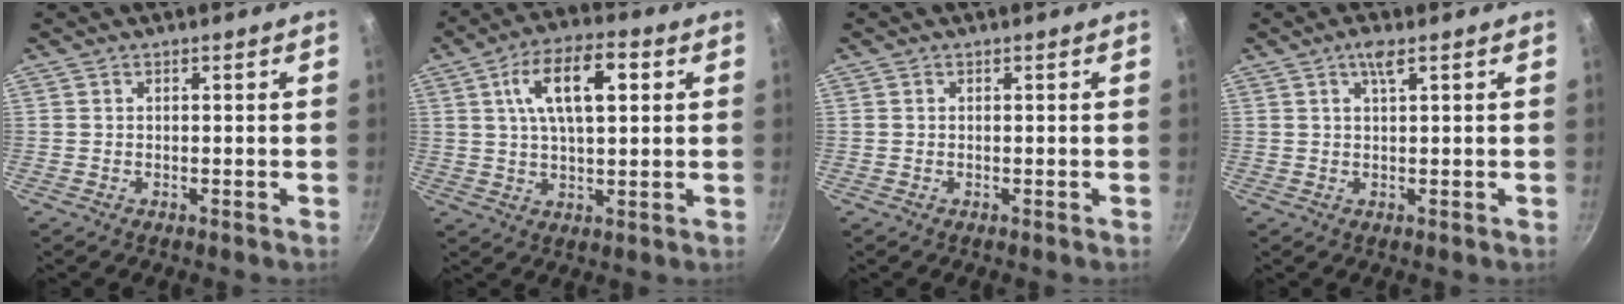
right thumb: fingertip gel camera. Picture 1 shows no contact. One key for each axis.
{"total": 12.8, "fx": 3.6, "fy": 5.7, "fz": 10.9, "tx": -0.169, "ty": 0.009, "tz": 0.056}
{"total": 0.0}
{"total": 2.7, "fx": 1.3, "fy": 0.6, "fz": 2.3, "tx": -0.039, "ty": -0.001, "tz": 0.024}